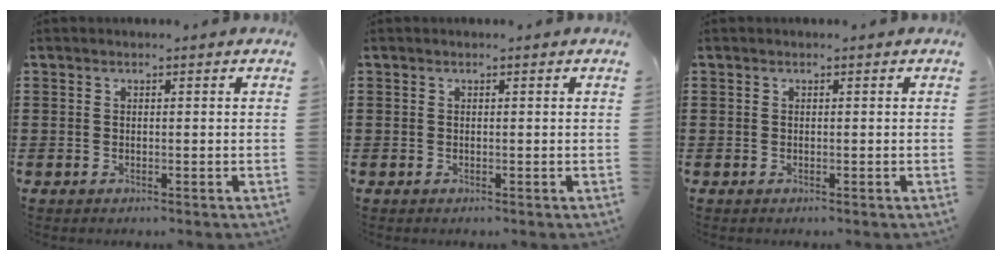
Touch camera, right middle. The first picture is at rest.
{"total": 0.0}
{"total": 0.0}